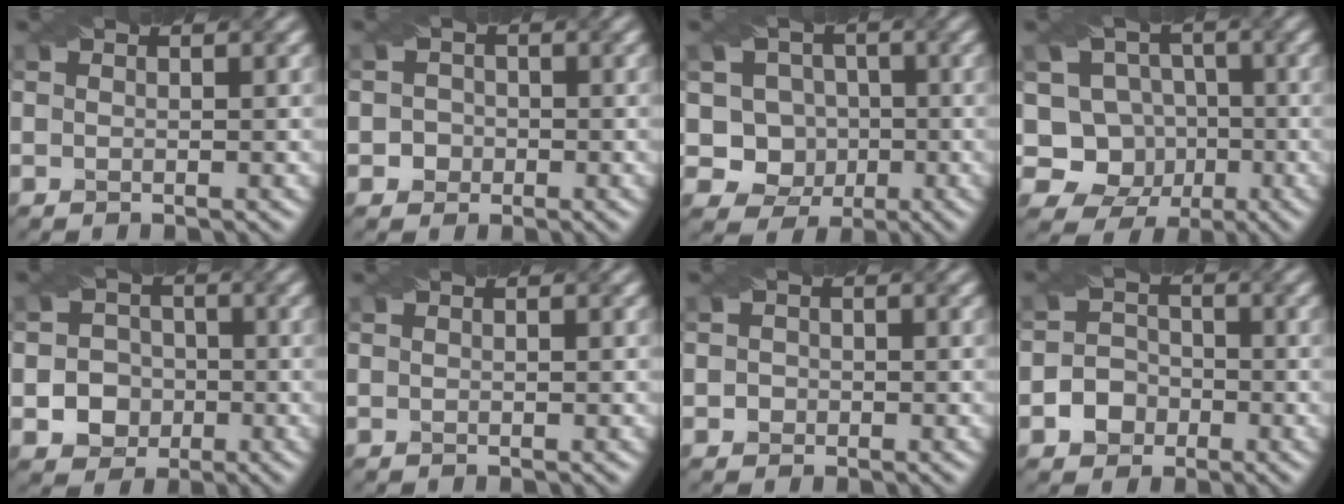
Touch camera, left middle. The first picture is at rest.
{"total": 1.7, "force": [-0.3, 1.6, 0.3], "torque": [0.013, 0.002, -0.008]}
{"total": 5.6, "force": [-0.1, 5.2, 2.0], "torque": [-0.019, 0.005, -0.027]}
{"total": 7.3, "force": [-1.2, 6.8, 2.5], "torque": [-0.021, 0.010, -0.052]}
{"total": 4.2, "force": [-1.1, 3.8, 1.4], "torque": [0.000, 0.000, -0.033]}
{"total": 0.0}
{"total": 1.0, "force": [-0.1, 1.0, 0.2], "torque": [0.002, -0.001, -0.006]}
{"total": 3.2, "force": [-1.4, 2.7, 1.0], "torque": [0.000, 0.003, -0.029]}